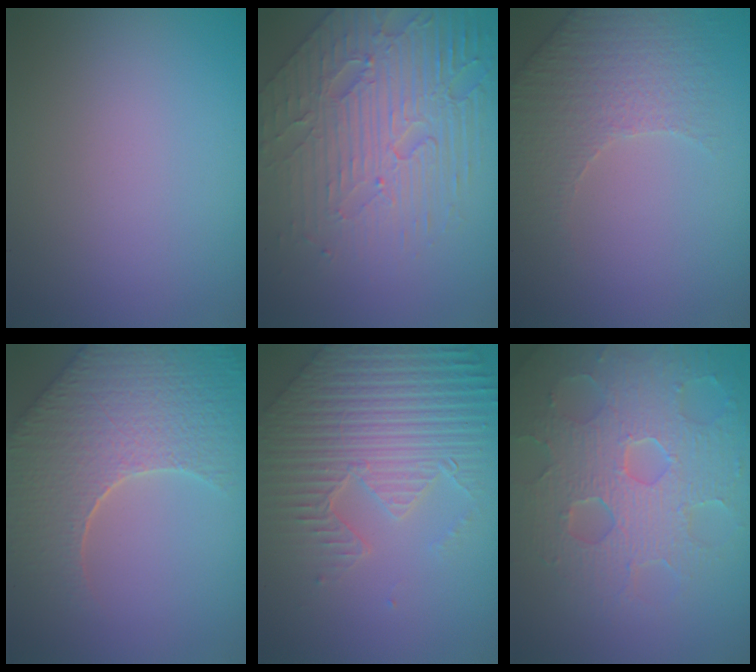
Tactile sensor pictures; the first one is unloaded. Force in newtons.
{"total": 7.6, "press": 5.6, "slide": 5.2}
{"total": 2.6, "press": 2.4, "slide": 1.0}
{"total": 9.1, "press": 6.4, "slide": 6.5}
{"total": 8.2, "press": 5.9, "slide": 5.6}
{"total": 8.5, "press": 5.9, "slide": 6.1}